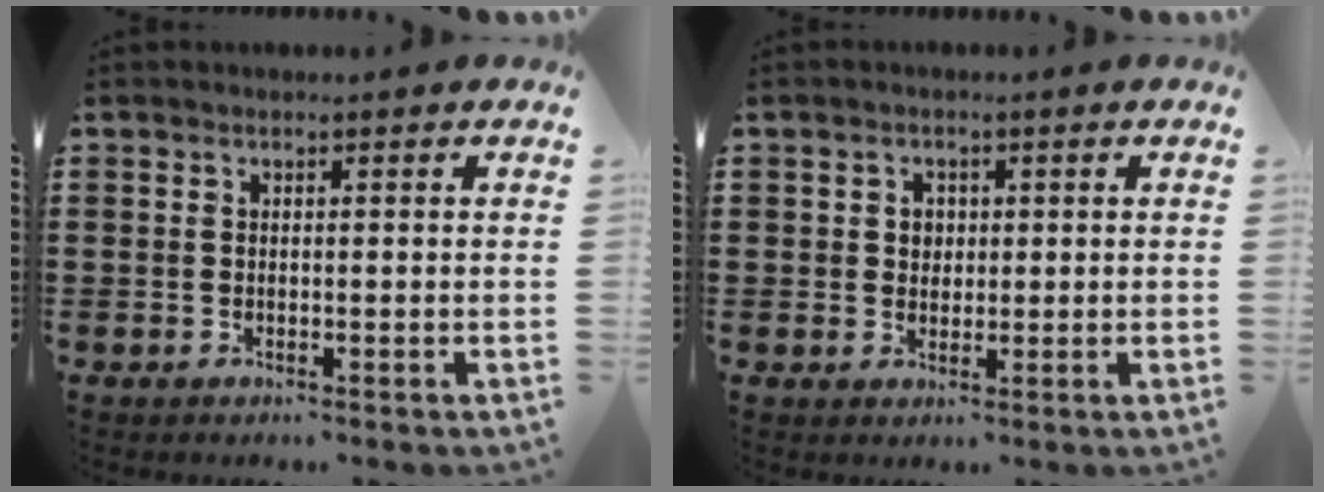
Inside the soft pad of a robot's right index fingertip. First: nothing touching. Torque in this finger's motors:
{"motor_torque": [0.50, 0.06, 0.20, 0.03]}